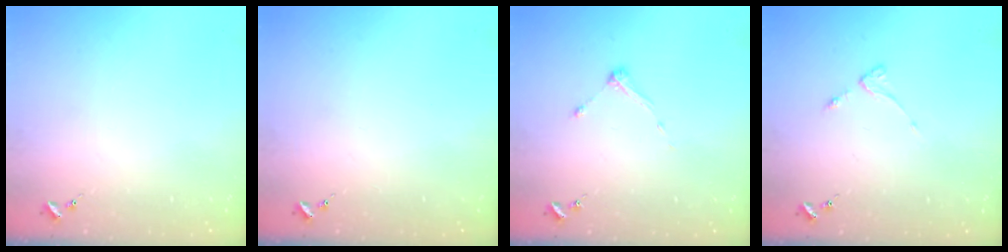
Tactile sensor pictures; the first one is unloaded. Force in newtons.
{"total": 0.0}
{"total": 3.9, "press": 3.8, "slide": 0.4}
{"total": 2.8, "press": 2.7, "slide": 0.5}